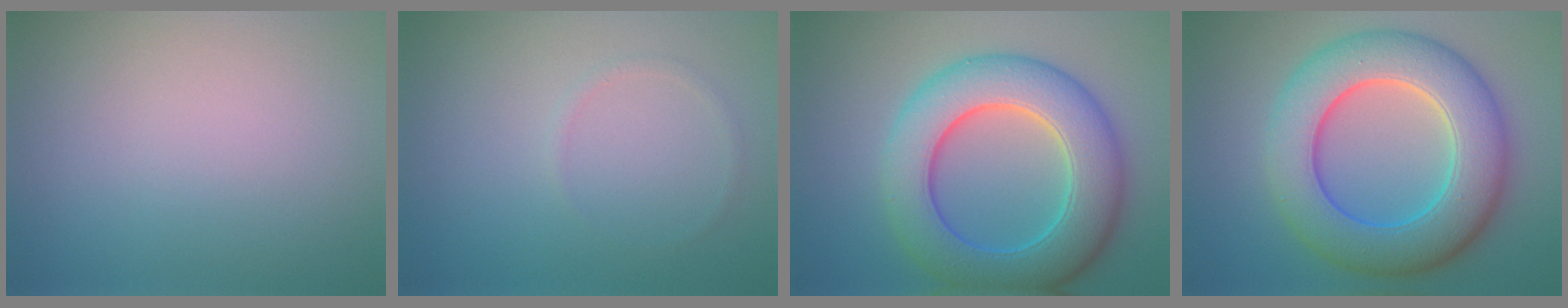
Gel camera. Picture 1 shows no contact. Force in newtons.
{"total": 0.6, "press": 0.6, "slide": 0.1}
{"total": 9.4, "press": 9.4, "slide": 0.3}
{"total": 10.3, "press": 10.3, "slide": 0.3}